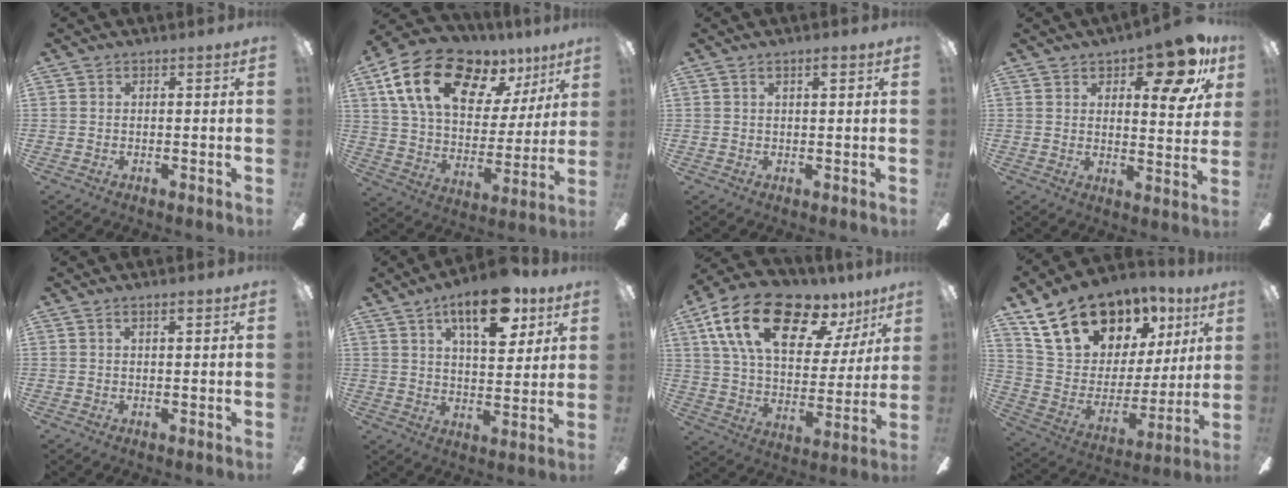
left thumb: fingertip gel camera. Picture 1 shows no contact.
{"total": 20.6, "force": [12.3, 10.8, 12.4], "torque": [-0.216, -0.062, 0.221]}
{"total": 1.7, "force": [1.2, 0.4, 1.2], "torque": [-0.018, -0.001, 0.018]}
{"total": 13.4, "force": [7.9, 5.4, 9.4], "torque": [-0.114, -0.038, 0.129]}
{"total": 1.2, "force": [0.9, 0.3, 0.8], "torque": [-0.010, -0.003, 0.013]}
{"total": 15.6, "force": [8.9, 6.9, 10.8], "torque": [-0.156, -0.027, 0.146]}
{"total": 21.9, "force": [13.9, 10.0, 13.7], "torque": [-0.235, -0.073, 0.242]}
{"total": 20.1, "force": [13.8, 12.1, 8.3], "torque": [-0.152, -0.072, 0.265]}